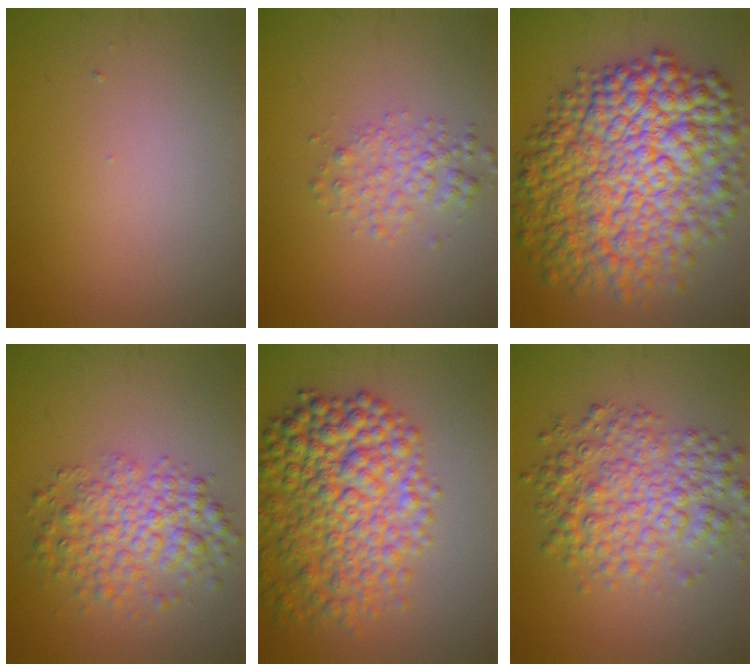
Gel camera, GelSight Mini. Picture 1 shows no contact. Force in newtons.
{"total": 2.3, "press": 2.3, "slide": 0.1}
{"total": 13.5, "press": 13.5, "slide": 0.1}
{"total": 5.0, "press": 5.0, "slide": 0.2}
{"total": 8.5, "press": 8.5, "slide": 0.2}
{"total": 5.9, "press": 5.9, "slide": 0.0}